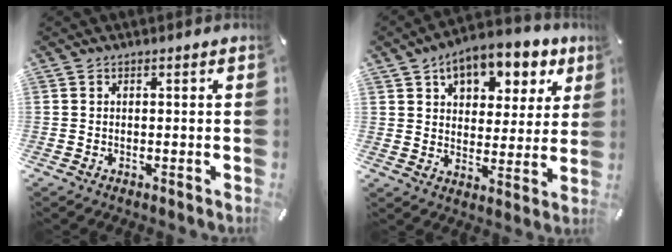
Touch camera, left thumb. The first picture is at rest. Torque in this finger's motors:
{"motor_torque": [1.85, 1.24, 0.55, -0.08, 0.07]}